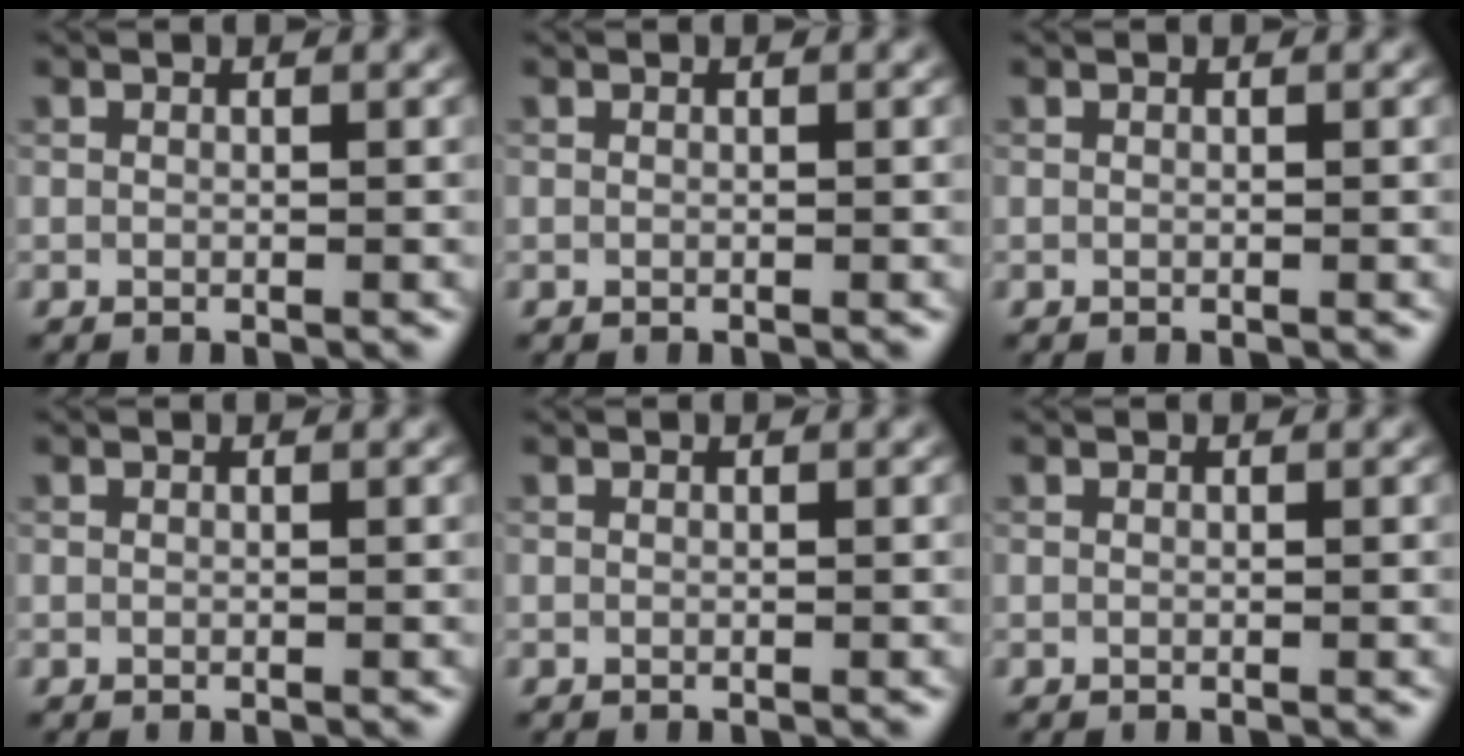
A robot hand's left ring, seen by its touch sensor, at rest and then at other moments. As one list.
[{"total": 0.0}, {"total": 0.0}, {"total": 0.0}, {"total": 0.0}, {"total": 0.0}]